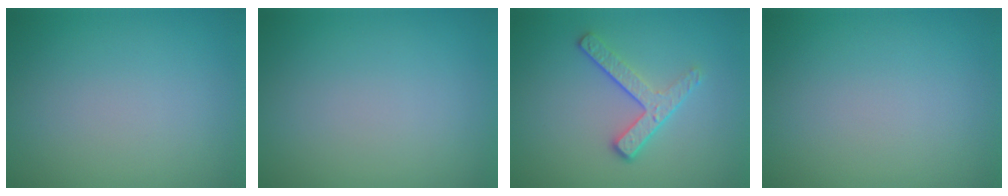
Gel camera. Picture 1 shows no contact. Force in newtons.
{"total": 0.0}
{"total": 2.9, "press": 2.3, "slide": 1.7}
{"total": 0.0}